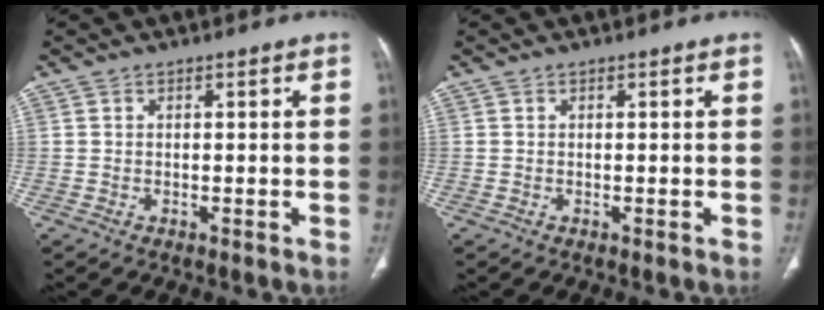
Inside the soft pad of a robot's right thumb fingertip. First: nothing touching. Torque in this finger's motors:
{"motor_torque": [0.02, -0.01, 0.18, -0.17, 0.00]}